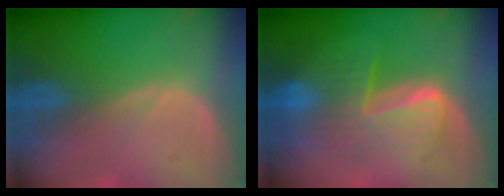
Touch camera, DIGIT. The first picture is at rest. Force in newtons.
{"total": 7.3, "press": 7.3, "slide": 0.2}